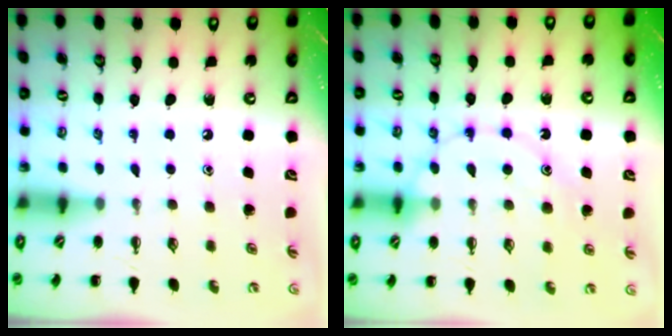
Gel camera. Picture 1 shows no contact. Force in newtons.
{"total": 12.3, "press": 12.2, "slide": 1.7}